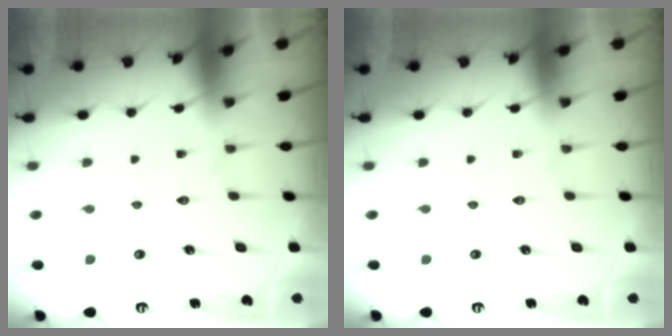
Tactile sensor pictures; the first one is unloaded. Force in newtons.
{"total": 0.0}